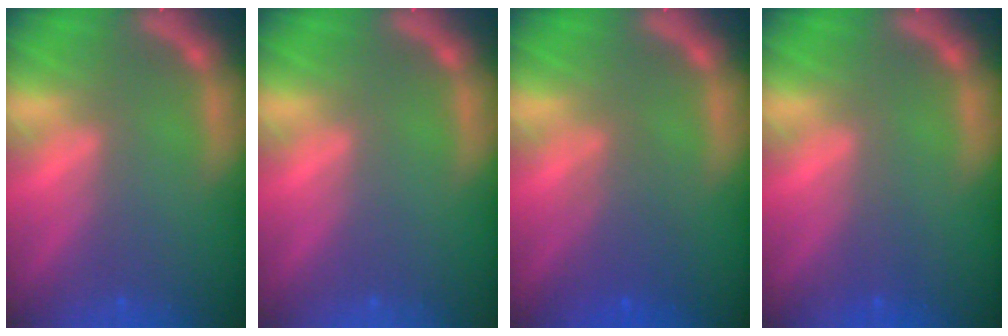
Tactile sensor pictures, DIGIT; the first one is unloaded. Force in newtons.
{"total": 0.0}
{"total": 3.1}
{"total": 1.0}